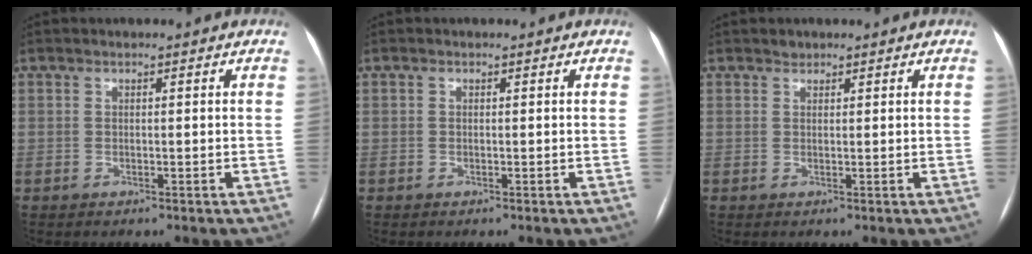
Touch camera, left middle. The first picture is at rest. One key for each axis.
{"total": 0.0}
{"total": 0.8, "fx": 0.7, "fy": 0.5, "fz": 0.0, "tx": 0.002, "ty": 0.001, "tz": 0.008}